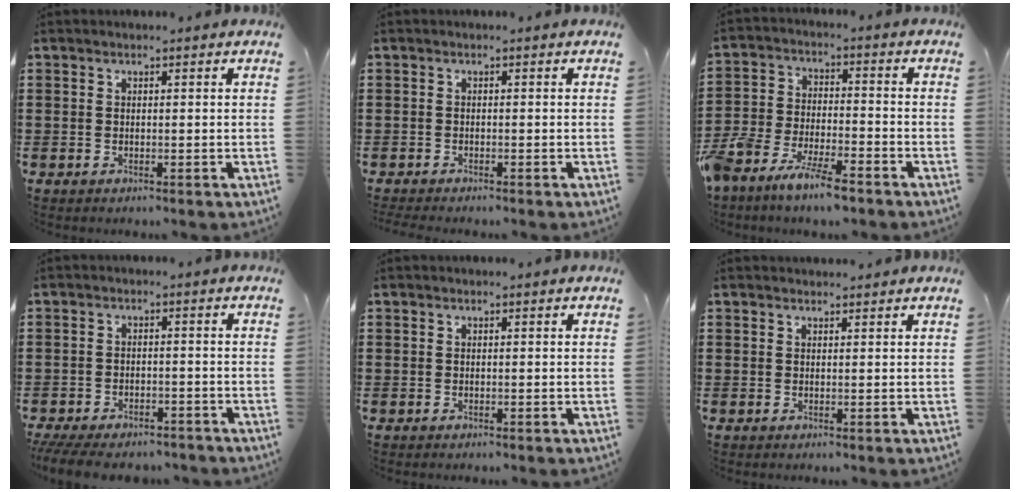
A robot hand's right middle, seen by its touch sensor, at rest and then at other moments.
{"total": 0.7, "force": [-0.7, 0.0, 0.1], "torque": [-0.002, -0.002, -0.014]}
{"total": 7.3, "force": [-6.7, 1.0, 2.6], "torque": [-0.071, 0.002, -0.134]}
{"total": 4.0, "force": [-3.9, 0.6, 1.0], "torque": [-0.023, -0.004, -0.079]}
{"total": 0.0}
{"total": 0.9, "force": [0.9, 0.0, -0.1], "torque": [-0.001, -0.003, 0.018]}